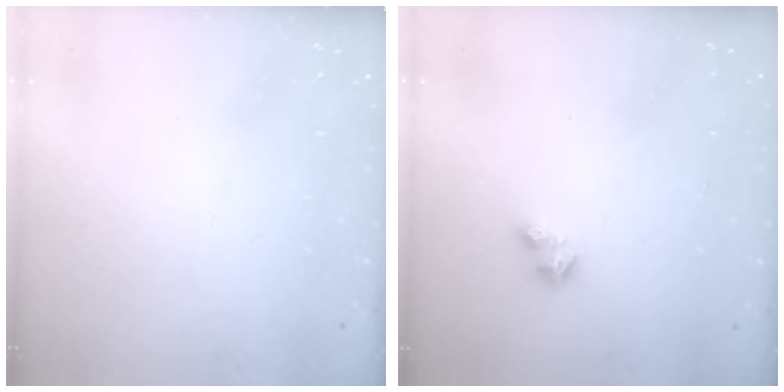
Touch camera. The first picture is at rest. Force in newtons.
{"total": 2.9, "press": 2.8, "slide": 0.6}